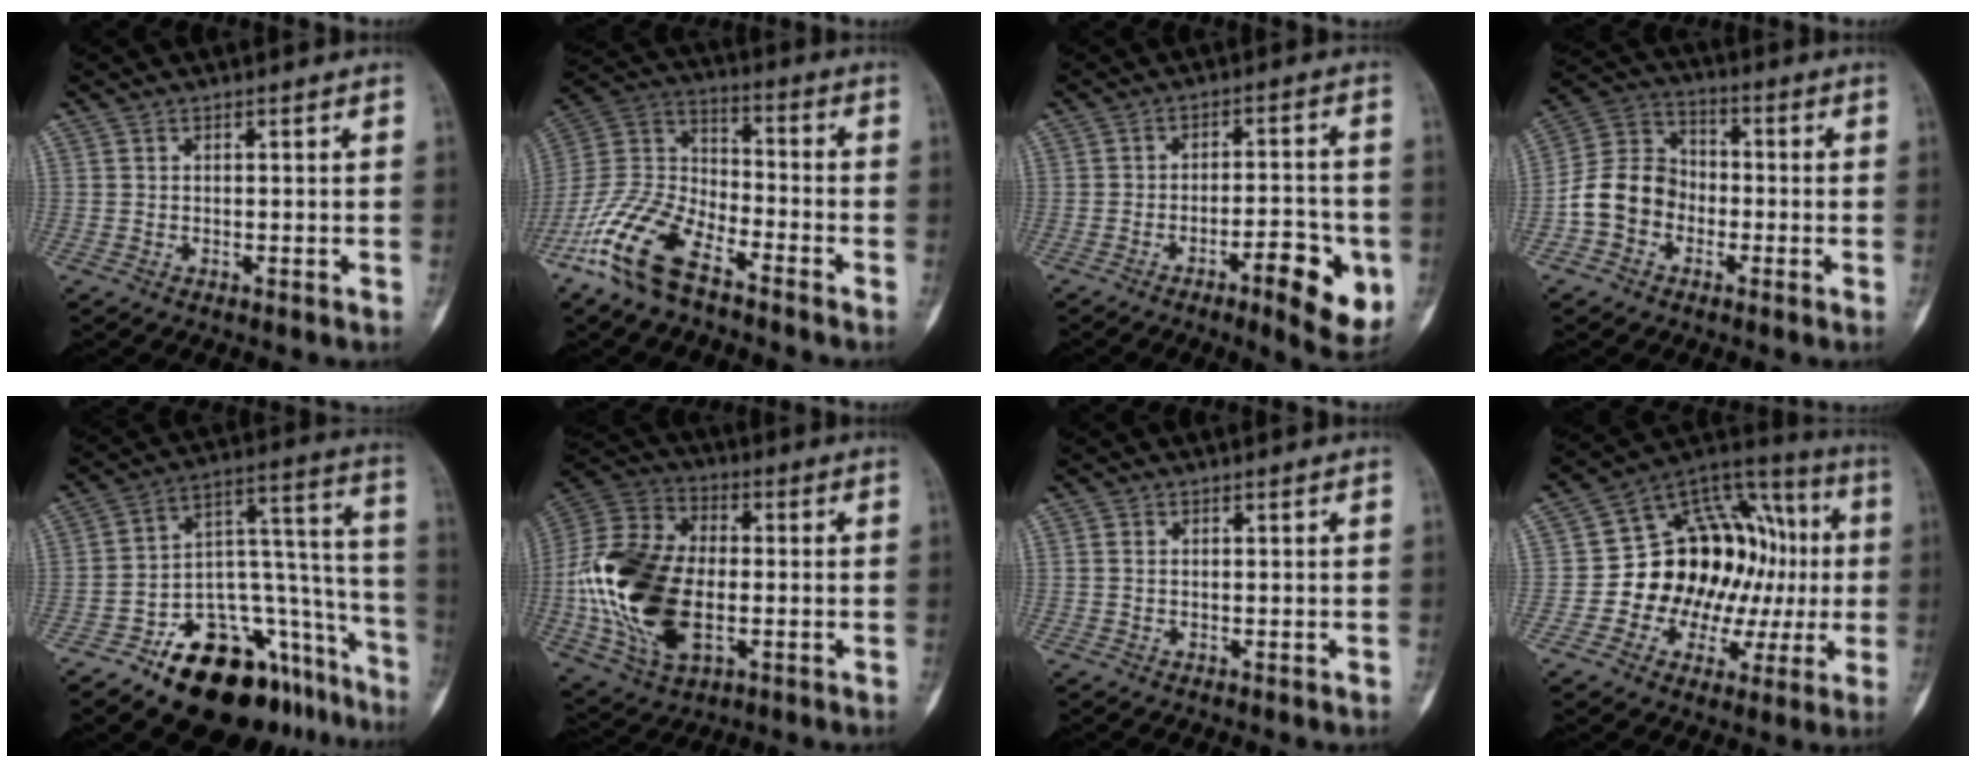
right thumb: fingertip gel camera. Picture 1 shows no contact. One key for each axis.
{"total": 15.8, "fx": -10.1, "fy": 7.0, "fz": 10.0, "tx": -0.206, "ty": 0.054, "tz": -0.203}
{"total": 11.7, "fx": -4.6, "fy": 3.6, "fz": 10.2, "tx": -0.123, "ty": 0.018, "tz": -0.061}
{"total": 10.5, "fx": -3.2, "fy": 8.6, "fz": 5.1, "tx": -0.083, "ty": 0.039, "tz": -0.071}
{"total": 25.9, "fx": -14.9, "fy": 13.3, "fz": 16.4, "tx": -0.139, "ty": 0.134, "tz": -0.215}
{"total": 22.4, "fx": -2.5, "fy": 13.3, "fz": 17.9, "tx": -0.364, "ty": 0.005, "tz": -0.041}
{"total": 0.6, "fx": 0.1, "fy": 0.4, "fz": 0.5, "tx": -0.011, "ty": 0.001, "tz": 0.003}
{"total": 22.6, "fx": -0.8, "fy": 16.4, "fz": 15.6, "tx": -0.156, "ty": 0.056, "tz": -0.002}